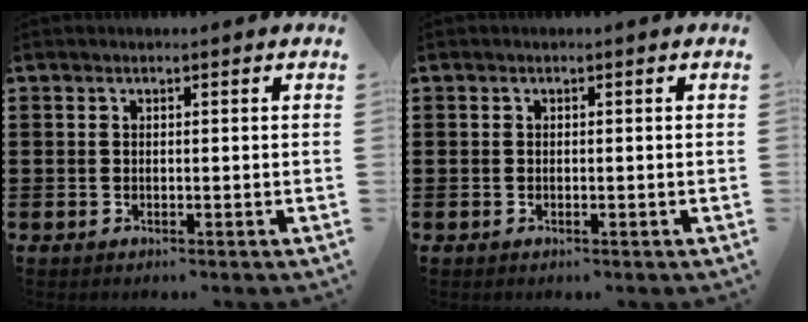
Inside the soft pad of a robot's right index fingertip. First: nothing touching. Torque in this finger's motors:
{"motor_torque": [-0.85, 1.29, -0.02, 0.00]}